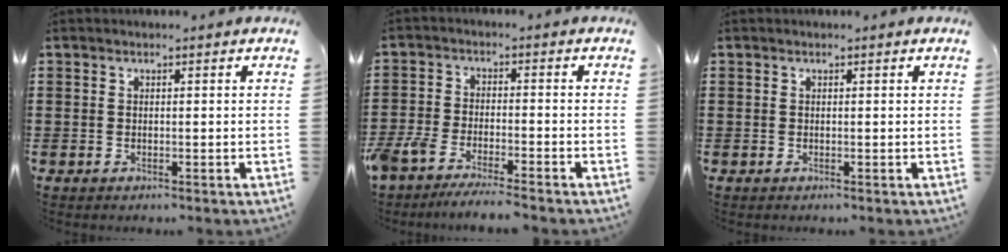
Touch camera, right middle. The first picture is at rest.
{"total": 5.1, "force": [-4.7, 0.7, 1.8], "torque": [-0.065, -0.014, -0.103]}
{"total": 0.0}